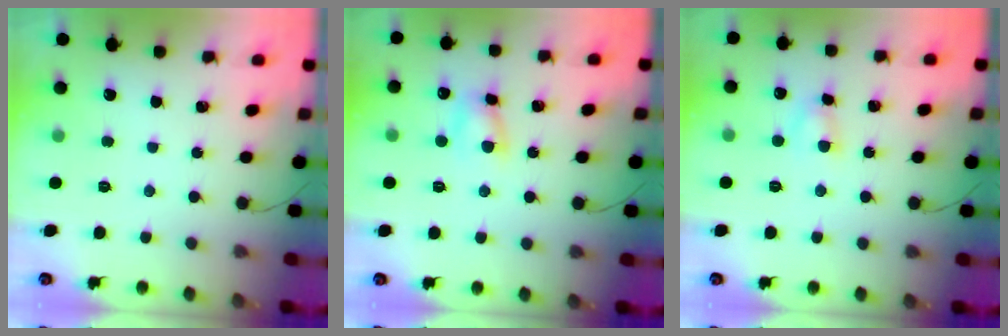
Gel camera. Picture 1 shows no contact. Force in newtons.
{"total": 5.0, "press": 5.0, "slide": 0.9}
{"total": 3.0, "press": 2.8, "slide": 0.9}